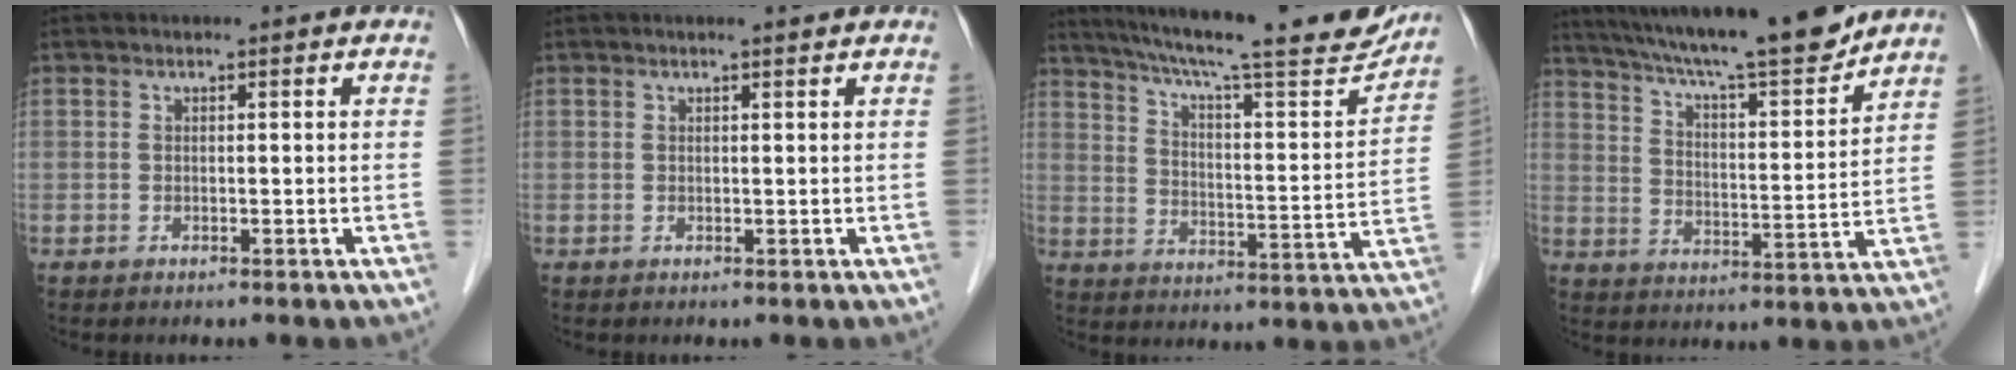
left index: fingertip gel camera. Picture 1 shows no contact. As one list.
[{"total": 1.0, "force": [0.9, -0.1, 0.5], "torque": [-0.010, 0.004, 0.017]}, {"total": 25.1, "force": [21.8, 2.7, 12.1], "torque": [-0.193, -0.022, 0.296]}, {"total": 19.5, "force": [17.1, 0.8, 9.3], "torque": [-0.156, -0.001, 0.261]}]